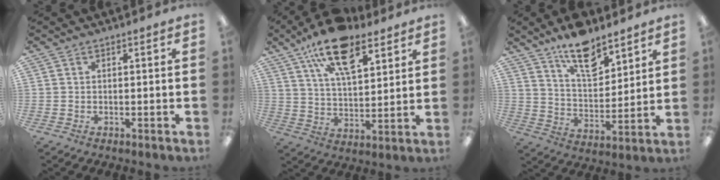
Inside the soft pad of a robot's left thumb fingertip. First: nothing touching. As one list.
[{"total": 16.5, "force": [10.1, 7.4, 10.7], "torque": [-0.173, -0.038, 0.174]}, {"total": 13.0, "force": [10.1, 5.2, 6.4], "torque": [-0.098, -0.060, 0.177]}]